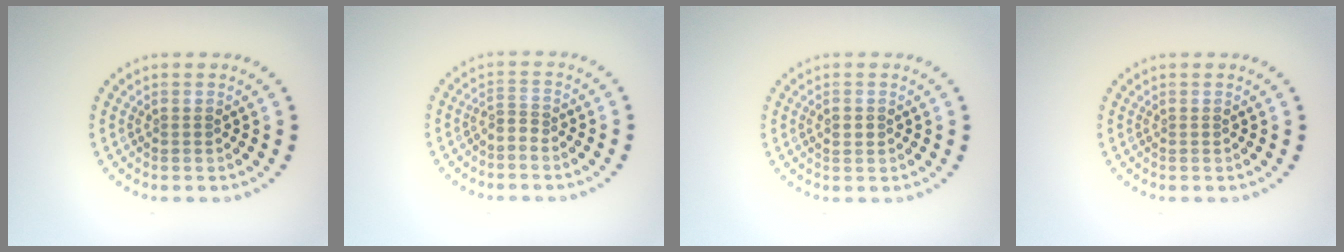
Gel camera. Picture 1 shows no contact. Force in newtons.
{"total": 1.2, "press": 0.7, "slide": 1.0}
{"total": 0.8, "press": 0.8, "slide": 0.1}
{"total": 0.0}